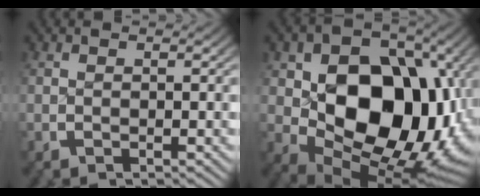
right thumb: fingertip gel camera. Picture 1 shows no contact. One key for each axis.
{"total": 21.9, "fx": -1.8, "fy": 14.4, "fz": 16.5, "tx": -0.287, "ty": -0.070, "tz": -0.003}